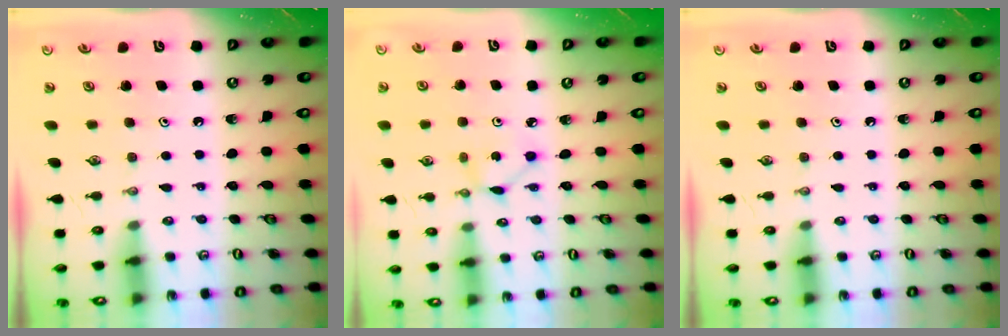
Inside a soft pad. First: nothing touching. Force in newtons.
{"total": 2.3, "press": 2.3, "slide": 0.2}
{"total": 0.0}